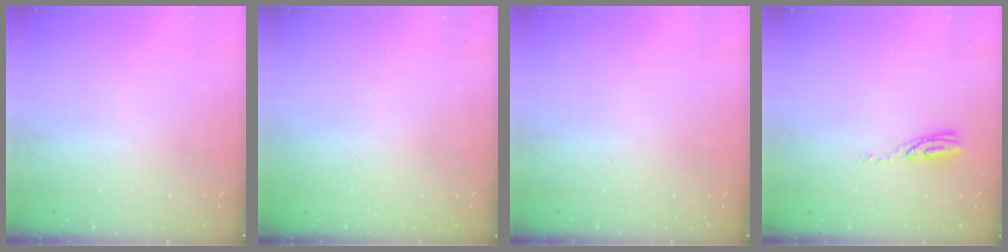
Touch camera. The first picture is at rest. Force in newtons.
{"total": 0.0}
{"total": 0.0}
{"total": 7.0, "press": 6.9, "slide": 0.5}